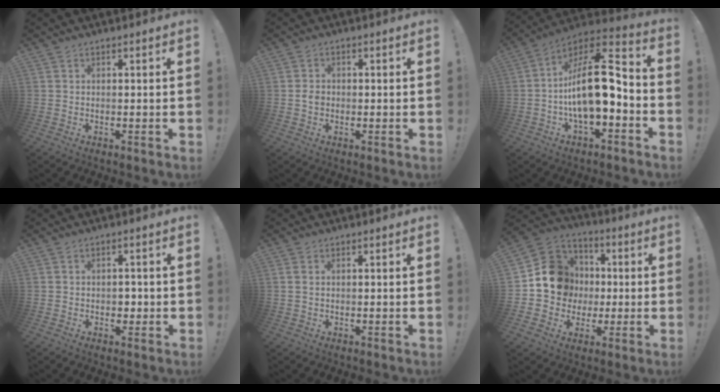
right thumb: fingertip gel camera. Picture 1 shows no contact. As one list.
[{"total": 3.8, "force": [-0.9, 2.9, 2.3], "torque": [-0.034, 0.011, -0.016]}, {"total": 18.4, "force": [-2.1, 8.0, 16.5], "torque": [-0.277, 0.013, -0.032]}, {"total": 2.5, "force": [-0.4, 2.2, 1.2], "torque": [-0.007, -0.002, -0.010]}, {"total": 1.1, "force": [0.5, 0.6, 0.8], "torque": [-0.010, -0.001, 0.008]}, {"total": 14.7, "force": [1.2, 13.7, 5.3], "torque": [-0.061, 0.008, 0.044]}]